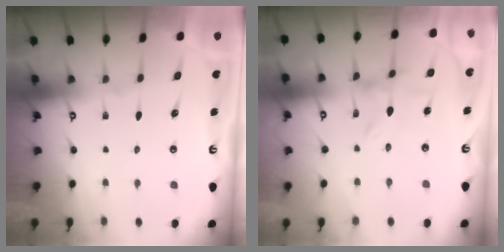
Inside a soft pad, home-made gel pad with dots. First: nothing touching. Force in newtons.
{"total": 0.0}